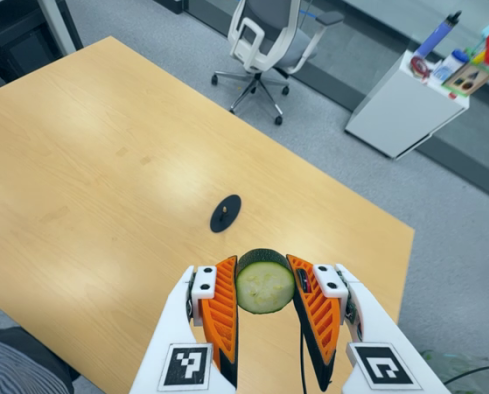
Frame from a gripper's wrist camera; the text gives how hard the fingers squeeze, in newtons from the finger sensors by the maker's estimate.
{"total": 10.5, "left": 9.8, "right": 11.2}